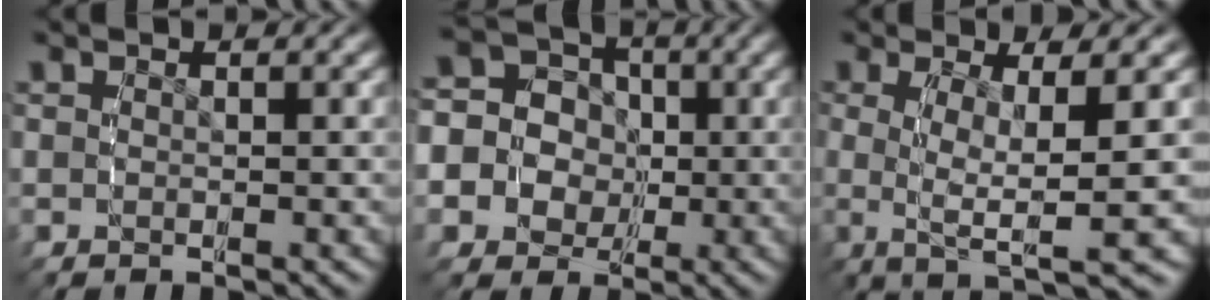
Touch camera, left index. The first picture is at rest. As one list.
[{"total": 14.0, "force": [-0.7, 13.0, 5.1], "torque": [-0.143, -0.032, -0.028]}, {"total": 7.8, "force": [-1.4, 3.2, 7.0], "torque": [-0.114, -0.022, -0.012]}]